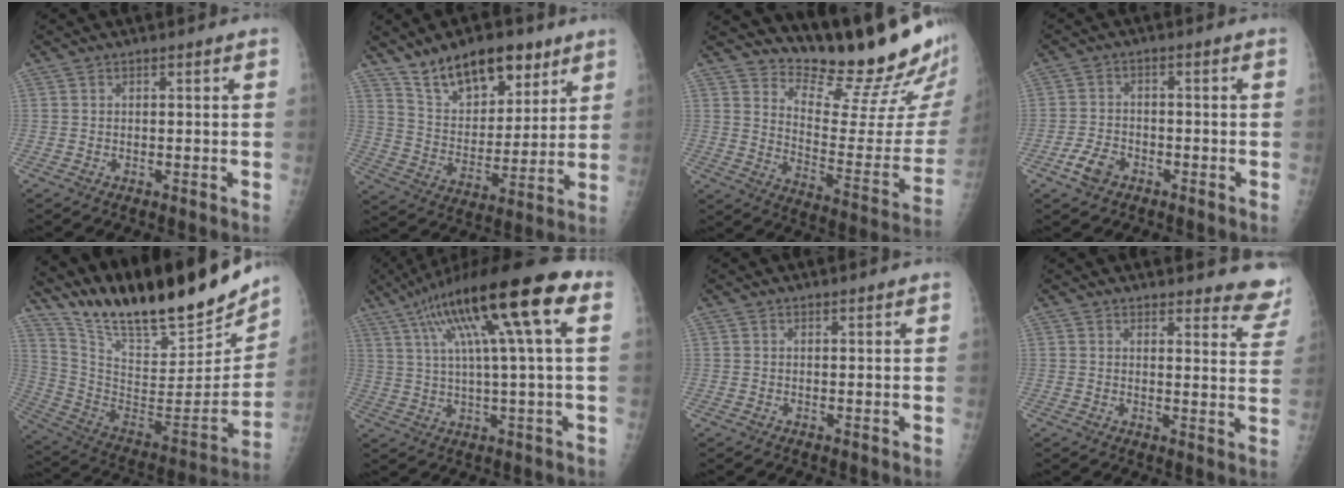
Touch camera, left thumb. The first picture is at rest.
{"total": 16.5, "force": [10.9, 8.7, 8.6], "torque": [-0.080, -0.050, 0.181]}
{"total": 20.9, "force": [18.4, 3.4, 9.3], "torque": [-0.102, -0.175, 0.257]}
{"total": 4.5, "force": [-2.5, 2.8, 2.4], "torque": [-0.044, 0.014, -0.047]}
{"total": 29.1, "force": [23.7, 7.6, 15.0], "torque": [-0.222, -0.096, 0.378]}
{"total": 20.1, "force": [7.9, 3.0, 18.2], "torque": [-0.314, 0.020, 0.124]}
{"total": 0.9, "force": [0.8, 0.1, 0.2], "torque": [-0.002, -0.002, 0.013]}
{"total": 10.5, "force": [10.2, 2.2, 1.3], "torque": [0.028, -0.088, 0.085]}